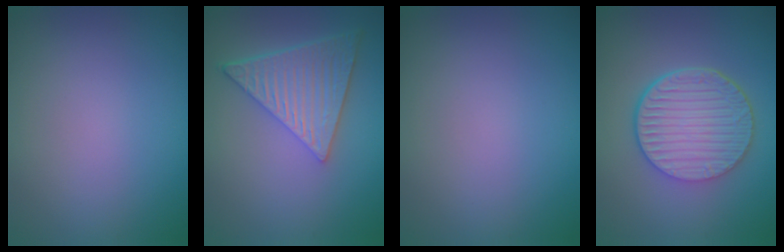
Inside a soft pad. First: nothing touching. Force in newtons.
{"total": 6.8, "press": 4.9, "slide": 4.7}
{"total": 0.0}
{"total": 6.3, "press": 4.7, "slide": 4.3}